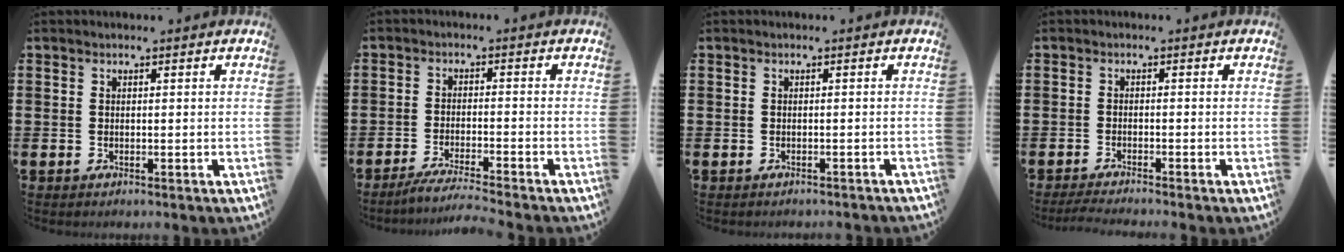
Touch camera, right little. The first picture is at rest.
{"total": 3.4, "force": [-2.9, -0.4, 1.7], "torque": [-0.026, -0.004, -0.053]}
{"total": 0.5, "force": [-0.5, 0.0, 0.1], "torque": [-0.001, -0.001, -0.010]}
{"total": 1.4, "force": [-1.2, -0.1, 0.8], "torque": [-0.011, 0.003, -0.023]}